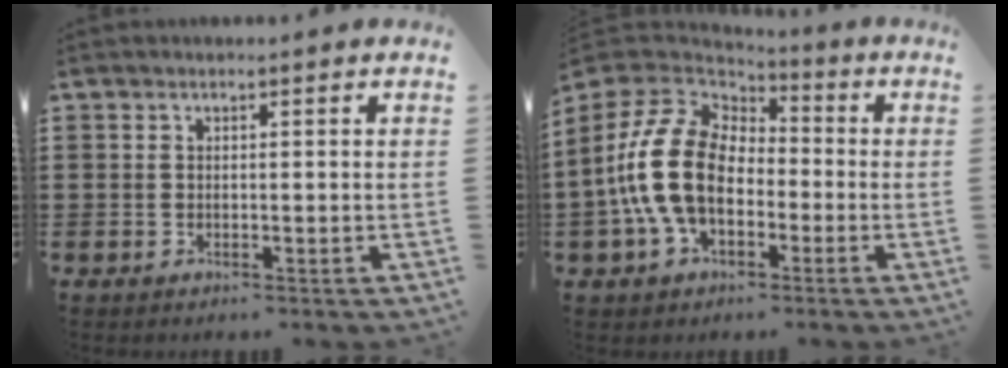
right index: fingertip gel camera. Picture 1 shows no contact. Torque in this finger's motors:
{"motor_torque": [2.14, 0.00, 1.05, 0.21]}